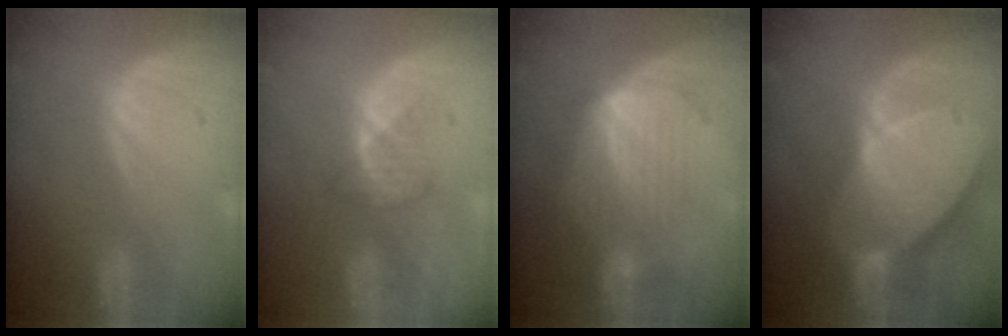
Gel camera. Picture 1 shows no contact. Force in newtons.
{"total": 2.6, "press": 2.6, "slide": 0.4}
{"total": 7.2, "press": 6.5, "slide": 3.0}
{"total": 10.5, "press": 9.2, "slide": 5.0}